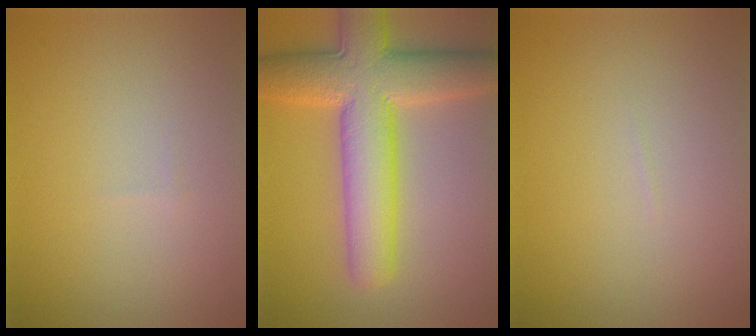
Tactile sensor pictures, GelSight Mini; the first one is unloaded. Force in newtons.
{"total": 9.7, "press": 9.7, "slide": 0.5}
{"total": 0.0}